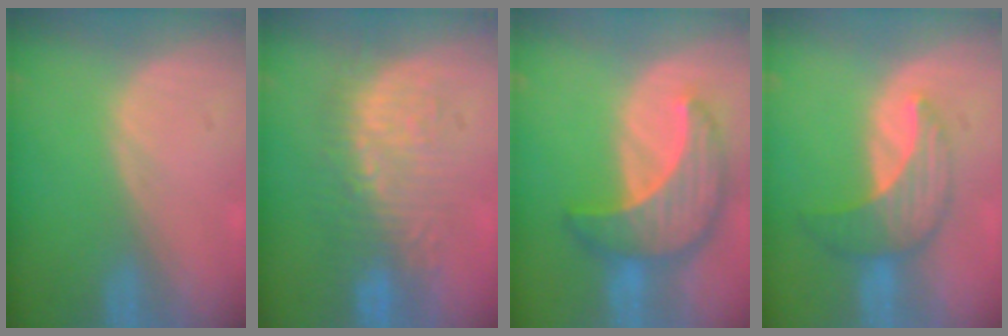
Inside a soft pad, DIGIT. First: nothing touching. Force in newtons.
{"total": 8.9, "press": 8.8, "slide": 1.5}
{"total": 9.6, "press": 9.6, "slide": 0.8}
{"total": 7.1, "press": 6.8, "slide": 2.0}